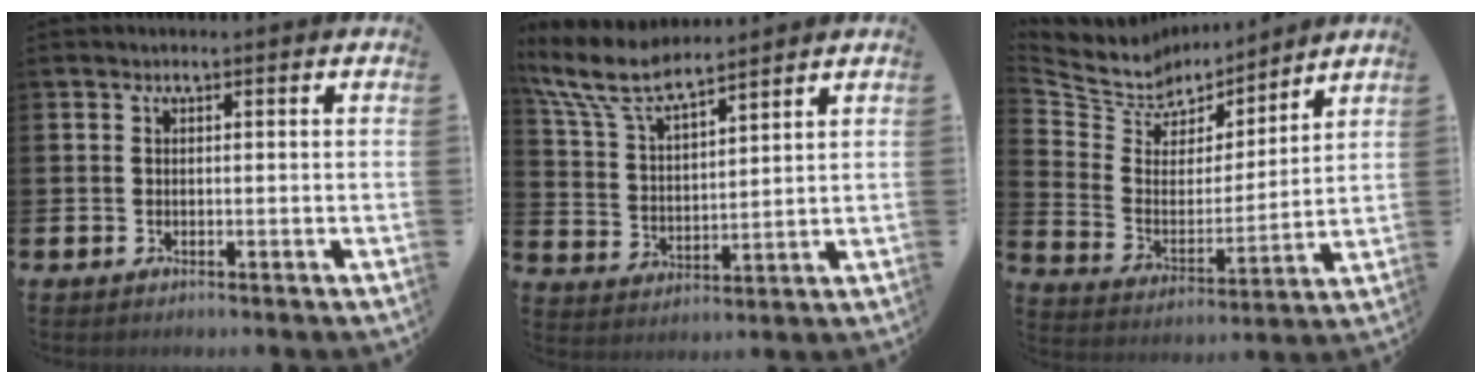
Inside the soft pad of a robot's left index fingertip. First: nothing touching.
{"total": 8.7, "force": [7.8, 1.9, 3.4], "torque": [-0.102, -0.032, 0.141]}
{"total": 7.3, "force": [6.7, 2.8, -0.4], "torque": [-0.050, -0.057, 0.120]}